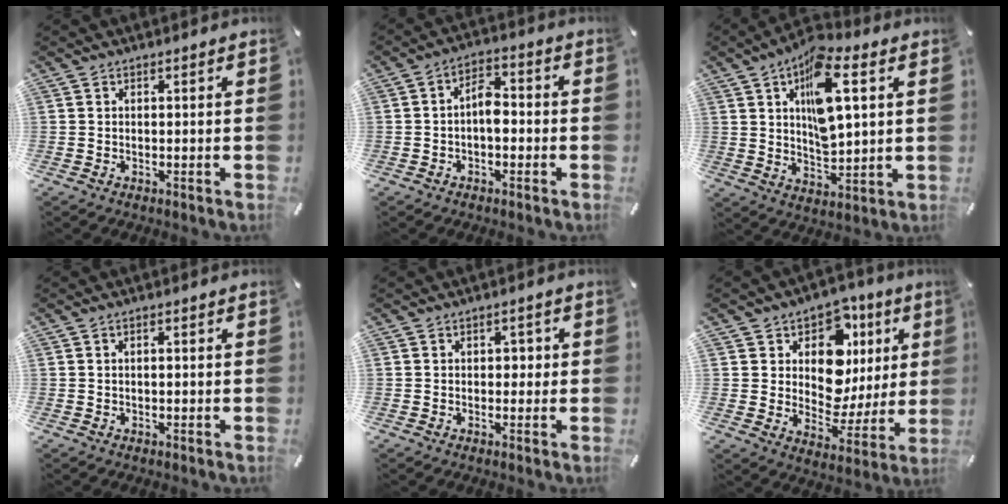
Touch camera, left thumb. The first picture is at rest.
{"total": 5.7, "force": [-1.4, 3.3, 4.4], "torque": [-0.067, 0.017, -0.027]}
{"total": 14.6, "force": [5.6, 6.7, 11.7], "torque": [-0.202, -0.014, 0.092]}
{"total": 1.2, "force": [0.0, 0.5, 1.1], "torque": [-0.020, 0.003, -0.001]}
{"total": 2.1, "force": [-0.2, 1.6, 1.4], "torque": [-0.020, 0.005, -0.009]}
{"total": 13.5, "force": [5.4, 9.9, 7.3], "torque": [-0.101, -0.052, 0.096]}